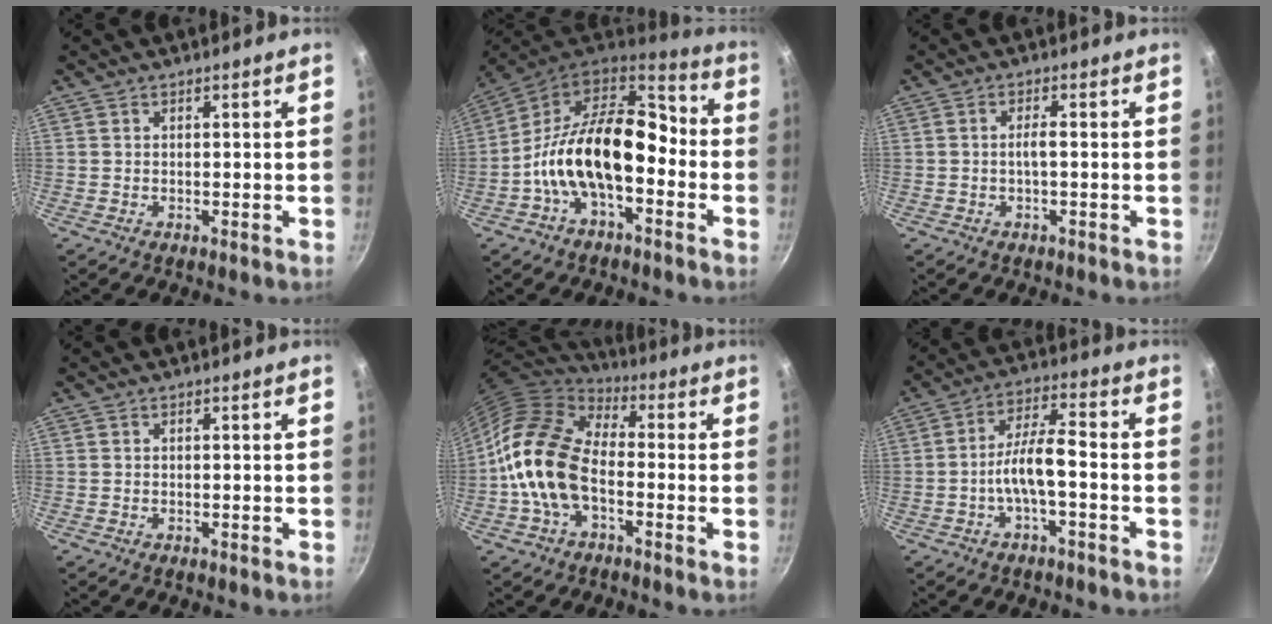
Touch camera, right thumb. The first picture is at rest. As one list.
[{"total": 19.4, "force": [-3.9, 11.1, 15.4], "torque": [-0.246, 0.060, -0.085]}, {"total": 1.9, "force": [-0.4, 0.4, 1.8], "torque": [-0.040, 0.010, -0.009]}, {"total": 0.0}, {"total": 15.9, "force": [-3.3, 9.6, 12.2], "torque": [-0.199, 0.035, -0.079]}, {"total": 7.4, "force": [-2.4, 2.1, 6.7], "torque": [-0.133, 0.038, -0.048]}]